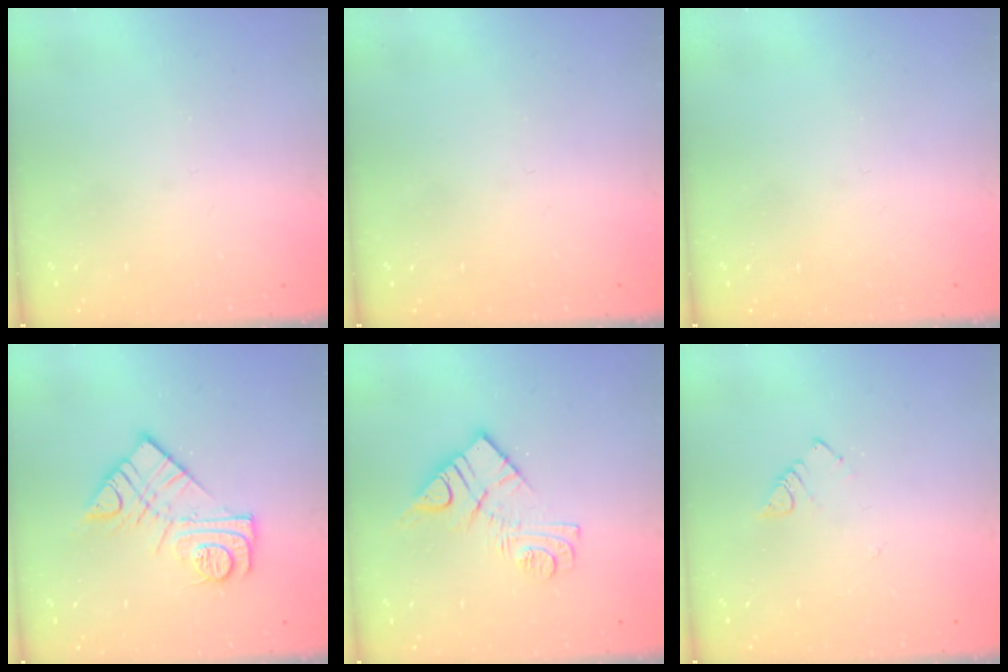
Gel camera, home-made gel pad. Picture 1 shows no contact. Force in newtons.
{"total": 0.0}
{"total": 0.0}
{"total": 12.3, "press": 12.2, "slide": 0.8}
{"total": 11.5, "press": 11.5, "slide": 0.6}
{"total": 3.0, "press": 2.9, "slide": 0.4}